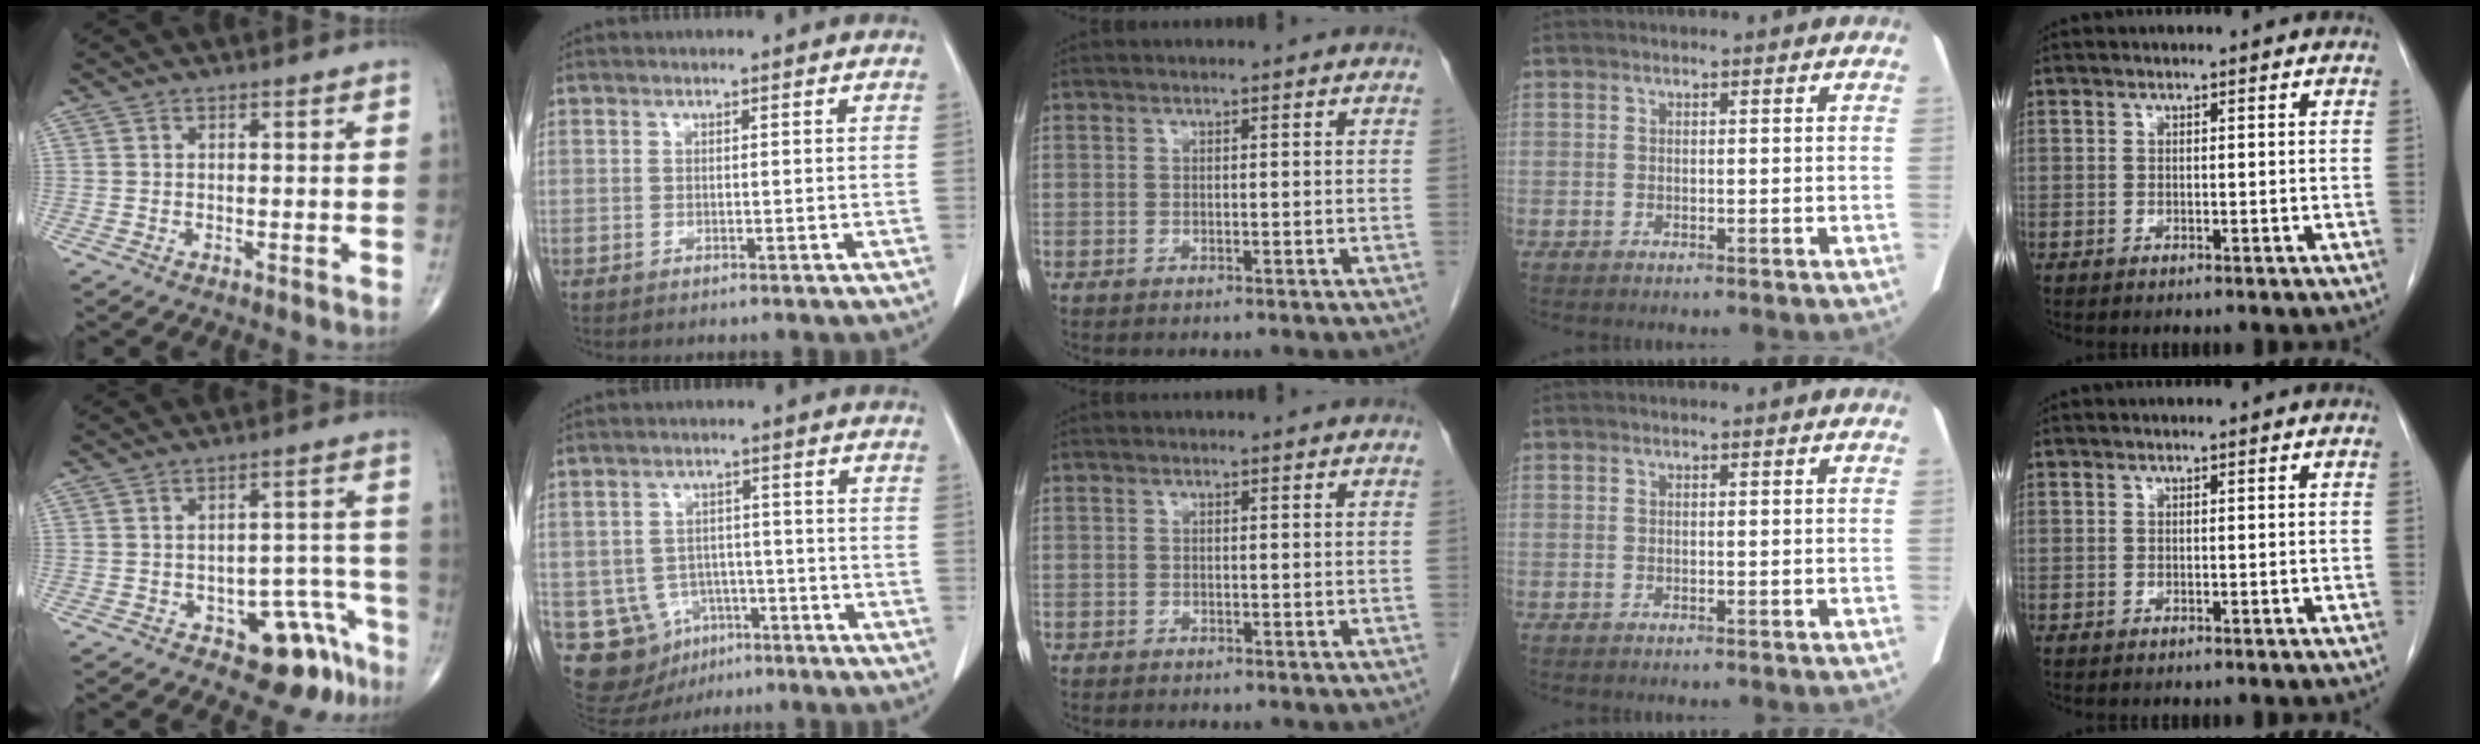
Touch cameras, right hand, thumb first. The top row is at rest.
{"thumb": {"total": 10.7, "force": [-6.4, 5.4, 6.6], "torque": [-0.038, 0.059, -0.078]}, "index": {"total": 10.5, "force": [-4.0, 9.2, 3.2], "torque": [-0.067, 0.020, -0.043]}, "middle": {"total": 0.6, "force": [-0.5, 0.3, 0.2], "torque": [-0.009, 0.001, -0.011]}}